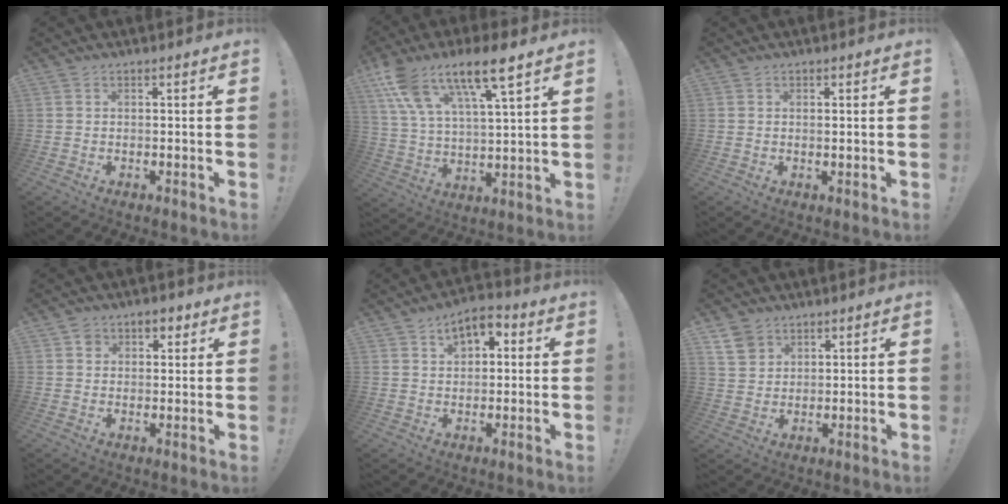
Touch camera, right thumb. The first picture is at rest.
{"total": 15.1, "force": [10.7, 3.6, 10.0], "torque": [-0.191, -0.058, 0.183]}
{"total": 0.7, "force": [0.4, 0.1, 0.5], "torque": [0.003, -0.005, 0.004]}
{"total": 4.3, "force": [1.7, 3.8, 1.1], "torque": [-0.008, 0.003, 0.029]}
{"total": 6.4, "force": [2.7, 4.3, 3.9], "torque": [-0.055, -0.003, 0.046]}
{"total": 6.0, "force": [4.0, 4.3, 1.4], "torque": [-0.024, -0.021, 0.078]}